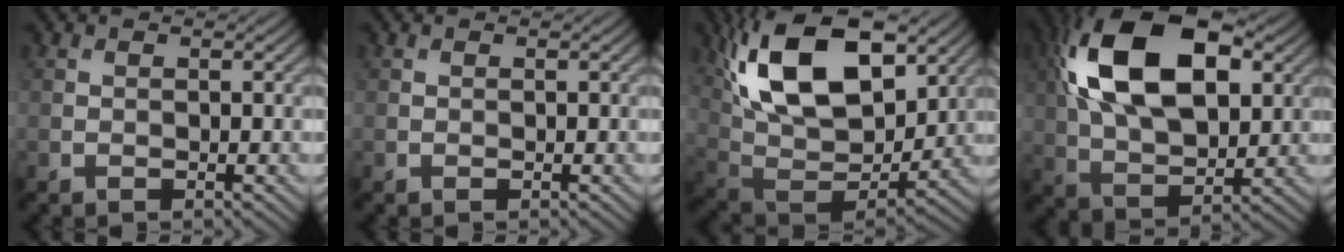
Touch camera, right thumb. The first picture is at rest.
{"total": 0.0}
{"total": 18.6, "force": [7.7, 10.2, 13.5], "torque": [-0.261, 0.029, 0.123]}
{"total": 18.4, "force": [6.0, 10.2, 14.1], "torque": [-0.285, 0.035, 0.089]}